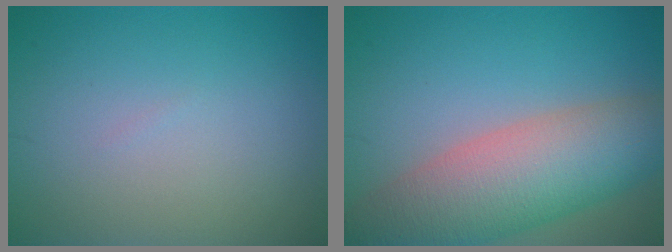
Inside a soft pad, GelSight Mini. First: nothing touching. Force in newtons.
{"total": 9.6, "press": 9.6, "slide": 0.6}